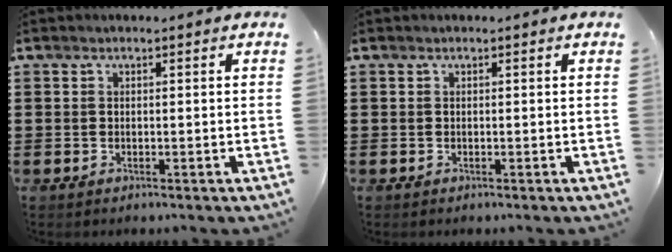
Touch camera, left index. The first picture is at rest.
{"total": 0.0}